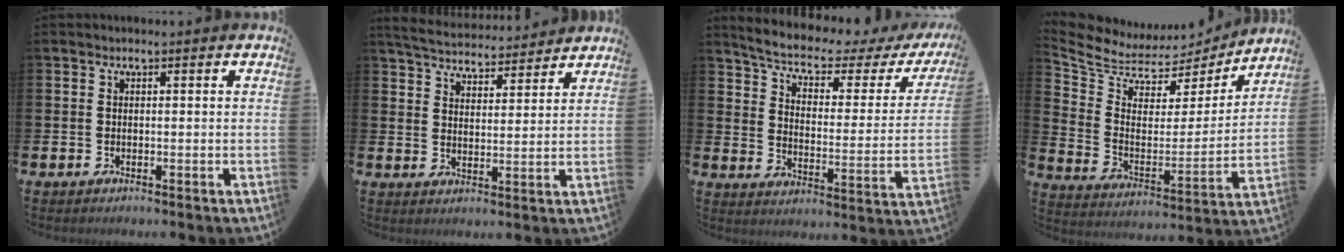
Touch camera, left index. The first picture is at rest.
{"total": 5.6, "force": [5.5, 0.9, 0.7], "torque": [-0.041, -0.033, 0.098]}
{"total": 5.6, "force": [4.7, 1.4, 2.6], "torque": [-0.082, -0.035, 0.073]}
{"total": 7.1, "force": [6.5, 2.6, 0.5], "torque": [-0.062, -0.055, 0.112]}